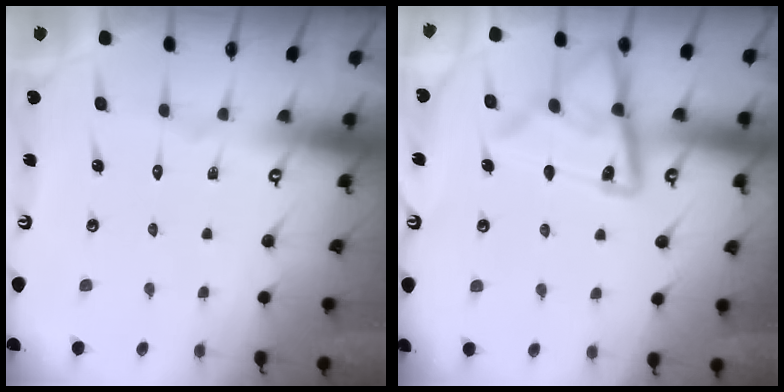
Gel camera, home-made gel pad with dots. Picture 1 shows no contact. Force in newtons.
{"total": 15.5, "press": 15.5, "slide": 1.3}